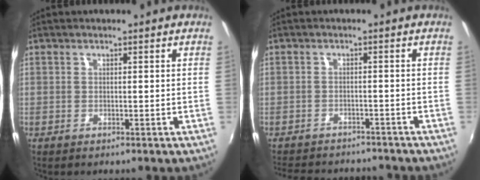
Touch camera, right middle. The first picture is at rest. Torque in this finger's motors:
{"motor_torque": [-0.08, -0.28, -0.41, -0.20]}